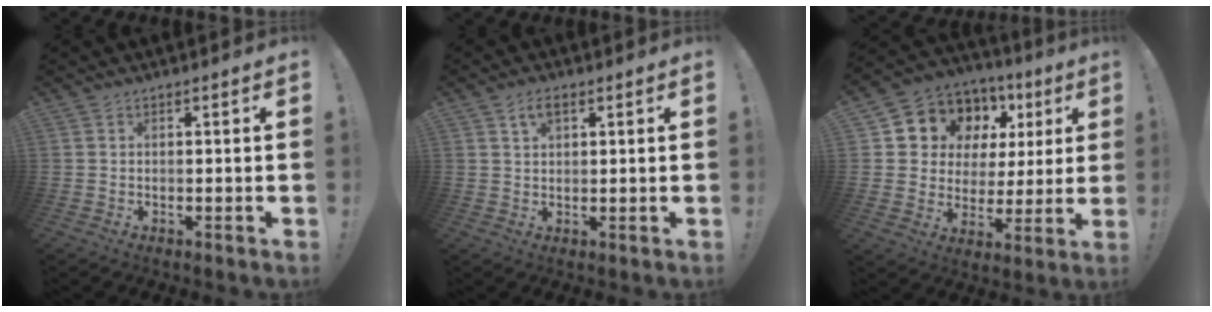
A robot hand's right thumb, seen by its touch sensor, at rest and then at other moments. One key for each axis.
{"total": 3.8, "fx": 1.9, "fy": 2.0, "fz": 2.6, "tx": -0.043, "ty": 0.000, "tz": 0.032}
{"total": 9.6, "fx": 5.0, "fy": 7.8, "fz": 2.7, "tx": -0.044, "ty": -0.047, "tz": 0.102}